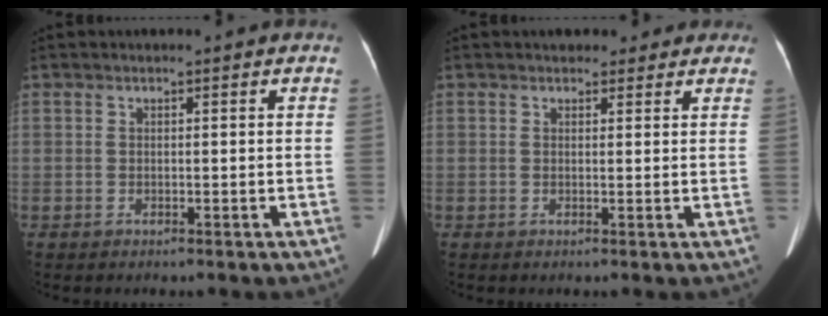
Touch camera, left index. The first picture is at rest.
{"total": 4.6, "force": [3.8, 2.4, 1.4], "torque": [0.000, 0.016, 0.043]}